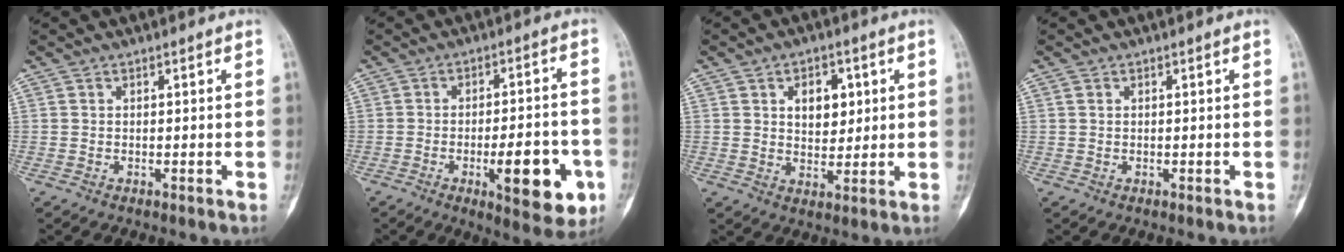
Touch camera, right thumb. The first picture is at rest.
{"total": 13.9, "force": [-4.8, 4.8, 12.2], "torque": [-0.144, 0.015, -0.060]}
{"total": 7.0, "force": [2.1, 4.7, 4.8], "torque": [-0.039, -0.009, 0.035]}
{"total": 0.5, "force": [0.4, 0.3, 0.2], "torque": [-0.005, 0.004, 0.006]}